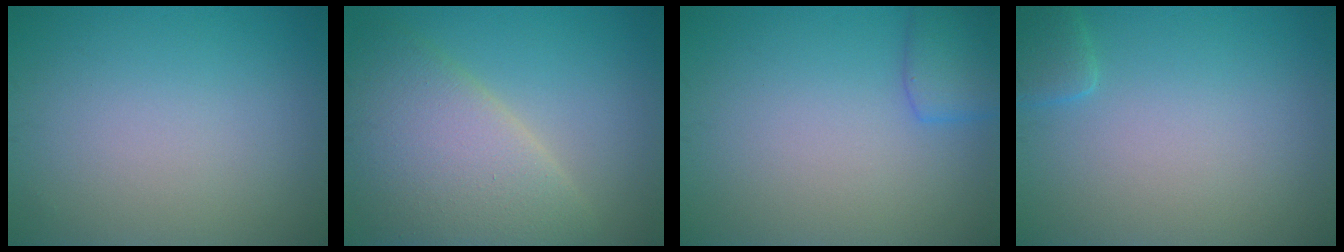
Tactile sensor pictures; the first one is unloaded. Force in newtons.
{"total": 7.6, "press": 7.6, "slide": 0.4}
{"total": 2.7, "press": 2.6, "slide": 0.2}
{"total": 1.6, "press": 1.6, "slide": 0.1}